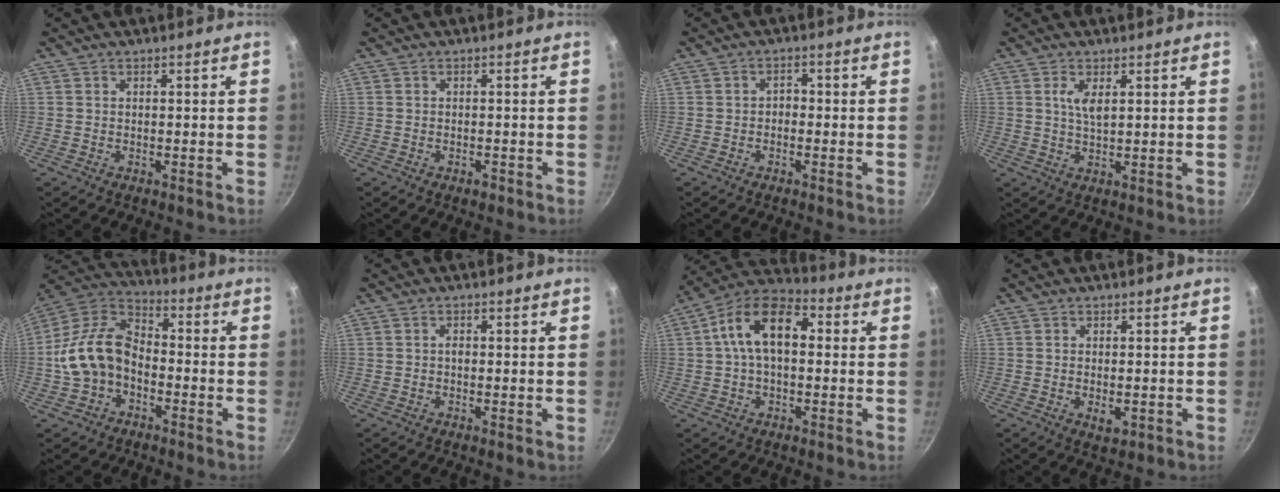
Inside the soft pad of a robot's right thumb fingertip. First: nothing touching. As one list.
[{"total": 1.3, "force": [-0.8, 0.7, 0.7], "torque": [-0.012, 0.007, -0.011]}, {"total": 2.0, "force": [-0.7, 1.4, 1.2], "torque": [-0.010, 0.012, -0.014]}, {"total": 3.7, "force": [1.4, 1.4, 3.2], "torque": [-0.056, -0.009, 0.027]}, {"total": 13.5, "force": [-2.9, 9.4, 9.3], "torque": [-0.147, 0.051, -0.071]}, {"total": 0.8, "force": [-0.1, 0.5, 0.7], "torque": [-0.010, 0.001, -0.004]}, {"total": 13.6, "force": [1.9, 8.1, 10.7], "torque": [-0.158, 0.035, 0.011]}, {"total": 2.8, "force": [-0.5, 1.5, 2.3], "torque": [-0.036, -0.007, -0.007]}]